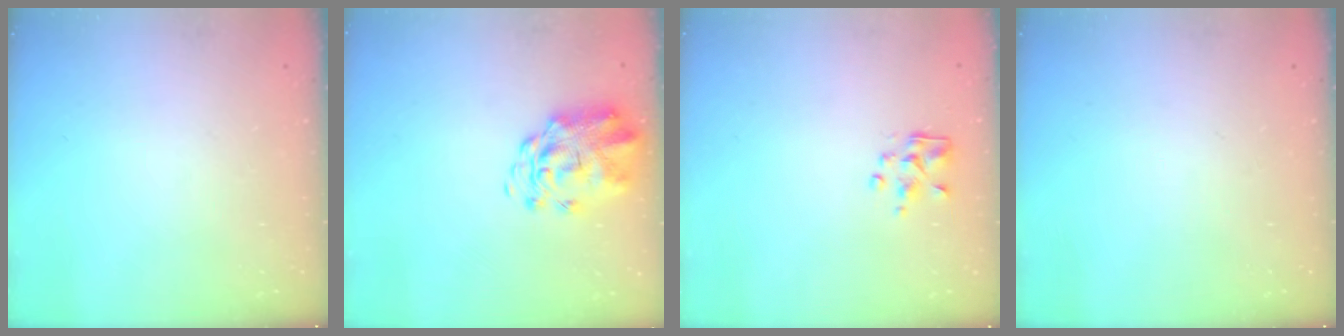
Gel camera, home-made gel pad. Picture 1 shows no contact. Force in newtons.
{"total": 3.8, "press": 3.6, "slide": 1.2}
{"total": 2.4, "press": 2.4, "slide": 0.2}
{"total": 0.0}